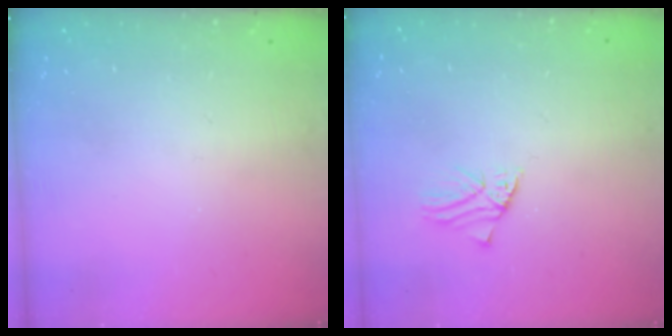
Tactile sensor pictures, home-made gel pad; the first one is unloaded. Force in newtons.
{"total": 1.4, "press": 1.3, "slide": 0.1}